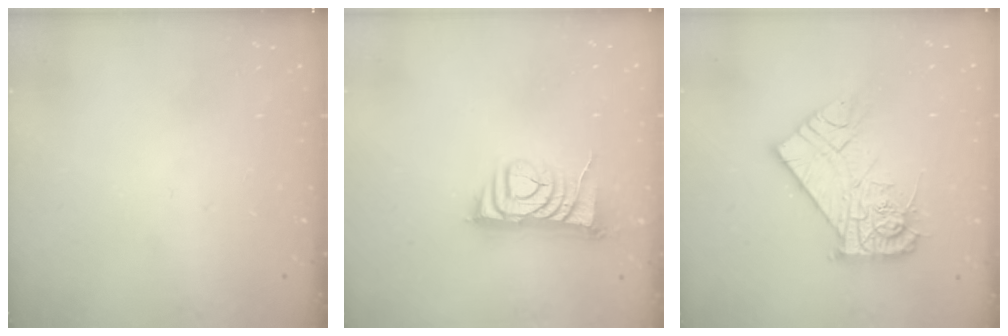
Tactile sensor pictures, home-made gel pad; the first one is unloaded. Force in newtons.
{"total": 8.3, "press": 8.2, "slide": 1.2}
{"total": 14.4, "press": 14.4, "slide": 1.4}